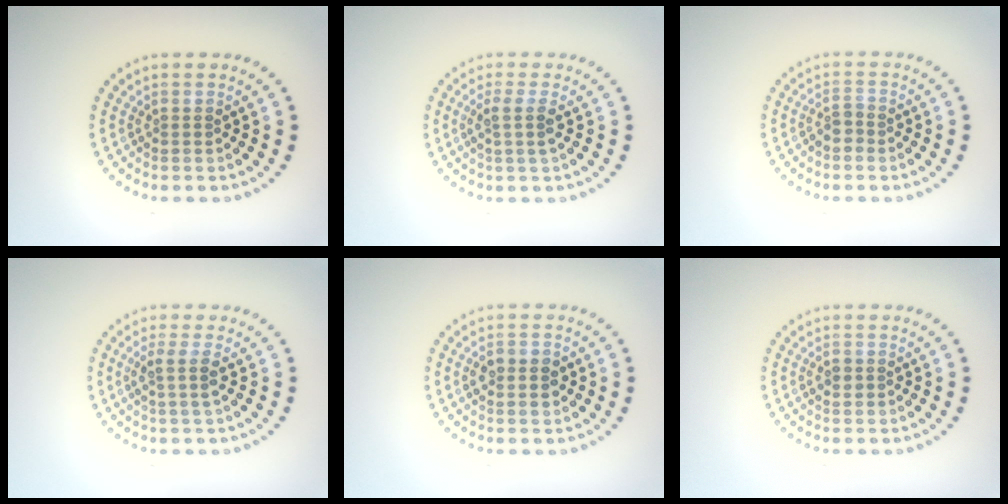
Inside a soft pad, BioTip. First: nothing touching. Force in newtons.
{"total": 1.9, "press": 1.5, "slide": 1.1}
{"total": 1.6, "press": 1.3, "slide": 0.9}
{"total": 2.0, "press": 1.6, "slide": 1.2}
{"total": 2.9, "press": 2.9, "slide": 0.1}
{"total": 1.4, "press": 1.3, "slide": 0.2}